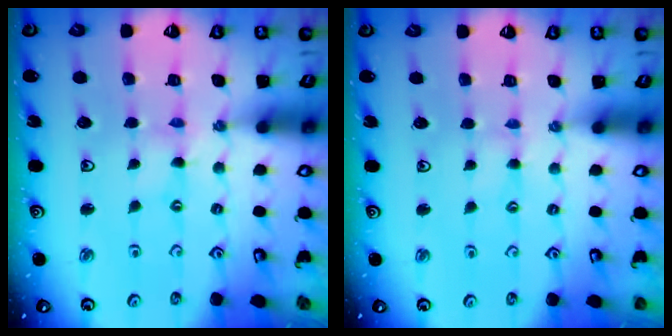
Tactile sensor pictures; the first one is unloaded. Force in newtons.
{"total": 2.0, "press": 1.9, "slide": 0.4}